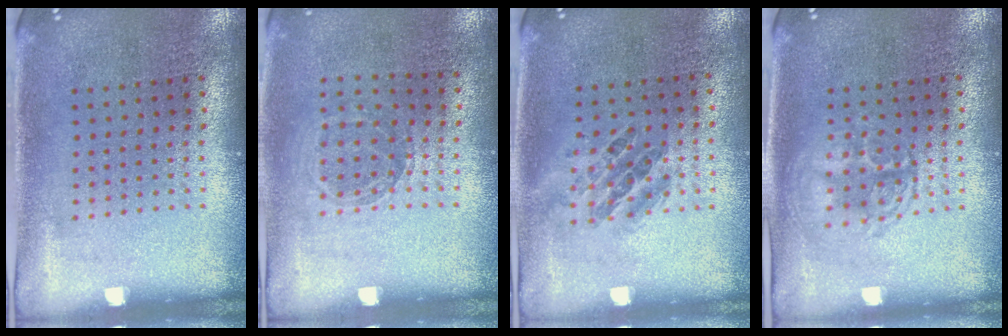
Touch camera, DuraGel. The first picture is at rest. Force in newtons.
{"total": 0.9, "press": 0.8, "slide": 0.2}
{"total": 0.9, "press": 0.8, "slide": 0.5}
{"total": 1.1, "press": 1.1, "slide": 0.2}